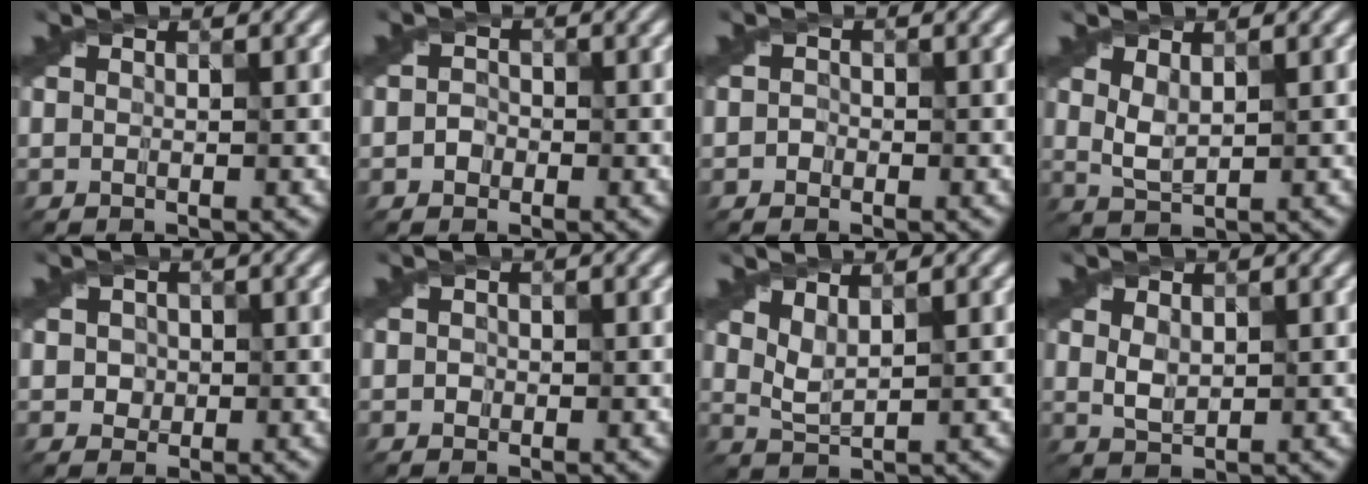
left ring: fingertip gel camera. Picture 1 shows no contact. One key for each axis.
{"total": 1.1, "fx": -0.4, "fy": 1.0, "fz": 0.3, "tx": 0.000, "ty": 0.003, "tz": -0.011}
{"total": 0.6, "fx": -0.3, "fy": 0.5, "fz": 0.0, "tx": 0.001, "ty": 0.001, "tz": -0.008}
{"total": 1.8, "fx": 0.9, "fy": 0.9, "fz": 1.4, "tx": -0.031, "ty": 0.001, "tz": 0.022}
{"total": 1.6, "fx": 0.3, "fy": 1.5, "fz": 0.4, "tx": 0.007, "ty": 0.003, "tz": -0.002}
{"total": 0.6, "fx": -0.1, "fy": 0.5, "fz": 0.0, "tx": 0.003, "ty": -0.002, "tz": -0.004}
{"total": 1.7, "fx": 1.3, "fy": 0.4, "fz": 1.0, "tx": -0.024, "ty": -0.004, "tz": 0.030}
{"total": 1.7, "fx": 0.5, "fy": 1.2, "fz": 1.2, "tx": -0.026, "ty": 0.001, "tz": 0.013}